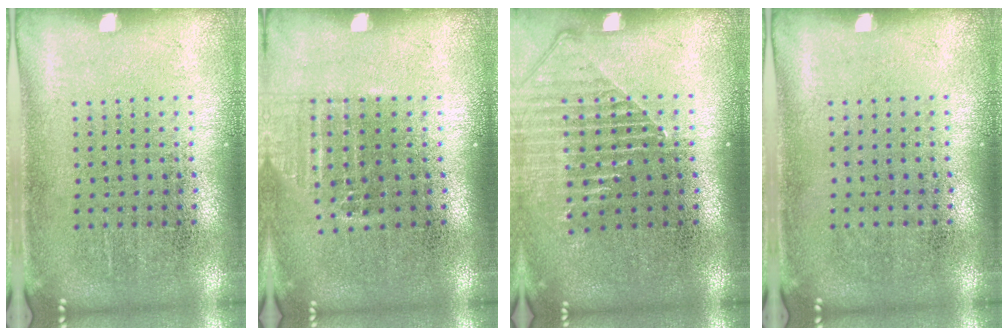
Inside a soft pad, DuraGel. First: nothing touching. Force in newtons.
{"total": 1.0, "press": 0.9, "slide": 0.5}
{"total": 1.4, "press": 1.3, "slide": 0.5}
{"total": 0.0}